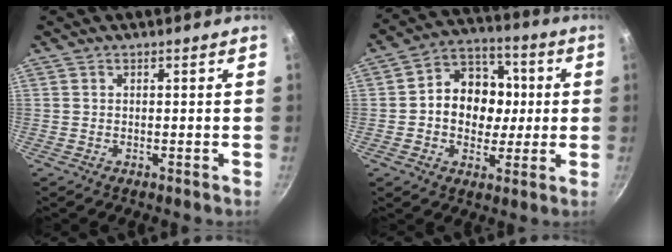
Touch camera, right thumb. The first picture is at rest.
{"total": 13.7, "force": [0.4, 11.1, 8.0], "torque": [-0.080, 0.018, -0.008]}